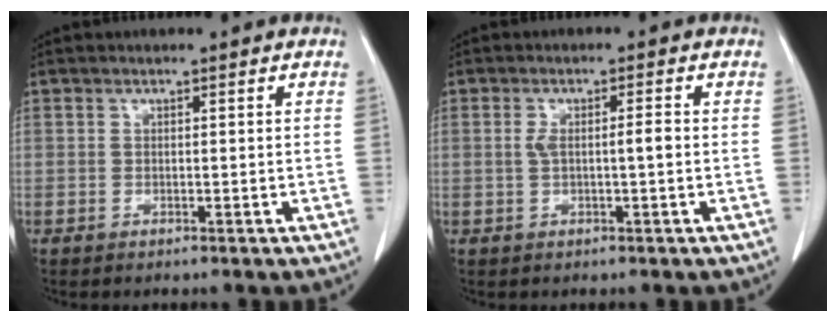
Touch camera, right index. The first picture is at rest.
{"total": 3.0, "force": [-0.1, 0.5, 3.0], "torque": [-0.059, 0.007, 0.001]}